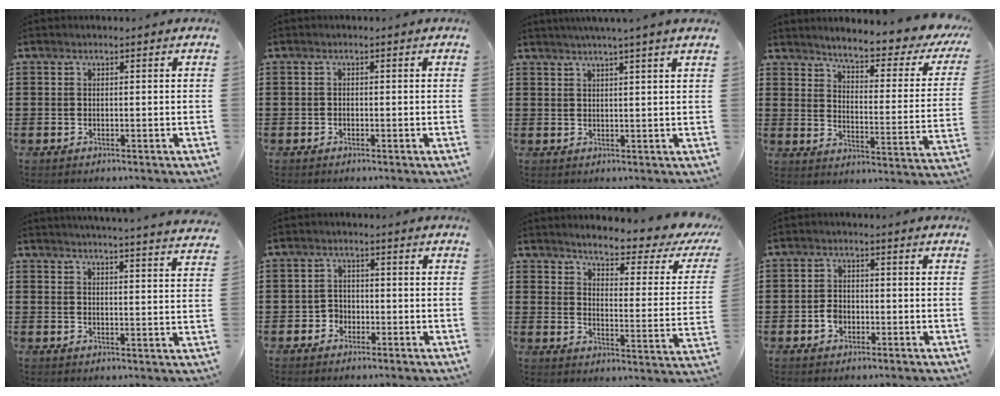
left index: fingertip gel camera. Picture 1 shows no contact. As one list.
[{"total": 0.6, "force": [-0.5, 0.4, 0.0], "torque": [-0.003, 0.002, -0.011]}, {"total": 2.6, "force": [2.1, -0.9, 1.1], "torque": [-0.025, -0.005, 0.037]}, {"total": 4.4, "force": [3.8, -0.4, 2.2], "torque": [-0.055, -0.037, 0.053]}, {"total": 3.9, "force": [3.8, -1.1, 0.4], "torque": [-0.020, -0.026, 0.065]}, {"total": 2.4, "force": [-1.4, 1.9, 0.3], "torque": [-0.014, 0.005, -0.032]}, {"total": 4.1, "force": [3.5, -0.2, 2.1], "torque": [-0.054, -0.033, 0.047]}, {"total": 2.7, "force": [-1.0, 2.1, 1.4], "torque": [-0.028, 0.003, -0.020]}]